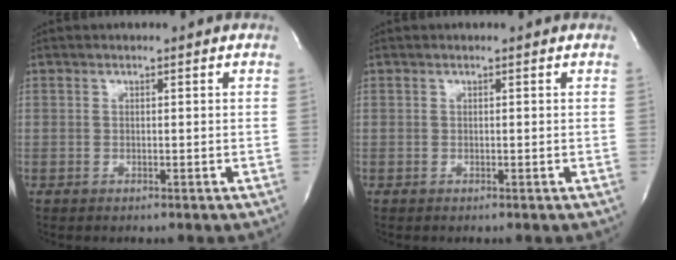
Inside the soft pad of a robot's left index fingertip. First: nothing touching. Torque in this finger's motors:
{"motor_torque": [-0.10, 0.19, -0.05, -0.01]}